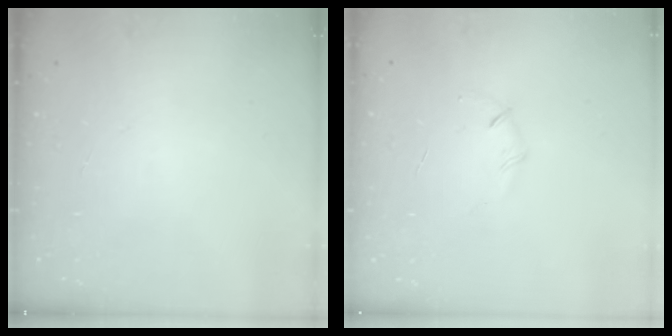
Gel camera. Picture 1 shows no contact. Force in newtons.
{"total": 3.7, "press": 3.6, "slide": 1.1}